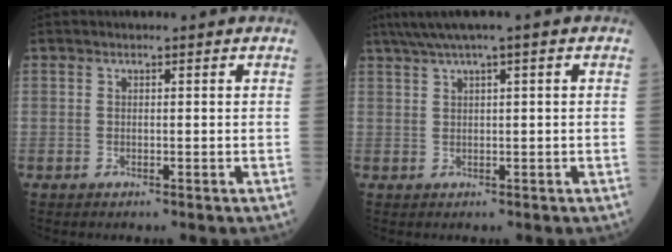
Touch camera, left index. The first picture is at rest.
{"total": 4.9, "force": [3.2, -0.5, 3.6], "torque": [-0.073, 0.029, 0.065]}